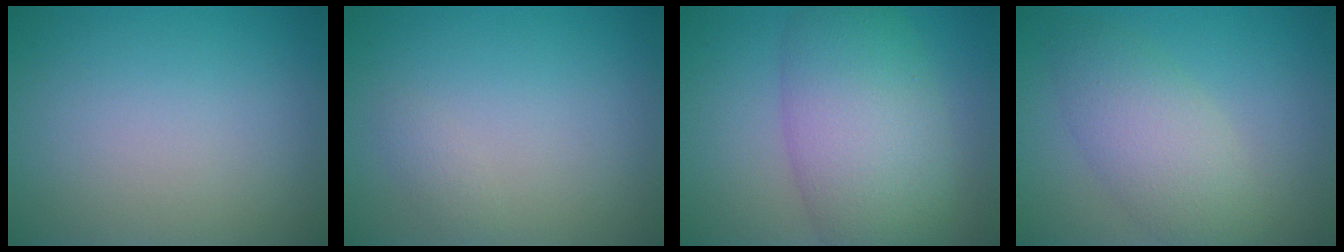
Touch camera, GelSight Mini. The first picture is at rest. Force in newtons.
{"total": 0.8, "press": 0.8, "slide": 0.0}
{"total": 8.6, "press": 8.6, "slide": 0.2}
{"total": 4.6, "press": 4.6, "slide": 0.3}